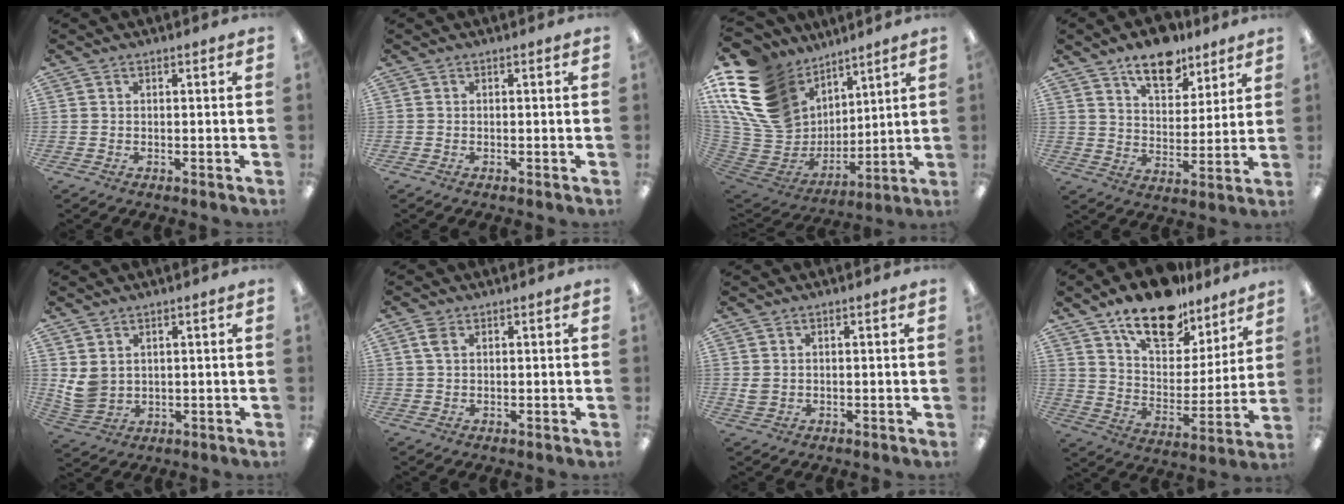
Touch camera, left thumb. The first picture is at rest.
{"total": 0.0}
{"total": 22.9, "force": [10.4, 17.0, 11.4], "torque": [-0.245, -0.063, 0.214]}
{"total": 12.4, "force": [9.5, 5.9, 5.3], "torque": [-0.069, -0.054, 0.169]}
{"total": 5.3, "force": [2.2, 4.3, 2.2], "torque": [-0.048, -0.007, 0.047]}
{"total": 3.2, "force": [1.6, 1.8, 2.1], "torque": [-0.048, 0.003, 0.029]}
{"total": 2.1, "force": [0.6, 1.8, 1.1], "torque": [-0.014, 0.000, 0.009]}
{"total": 18.3, "force": [13.7, 8.9, 8.3], "torque": [-0.140, -0.085, 0.242]}